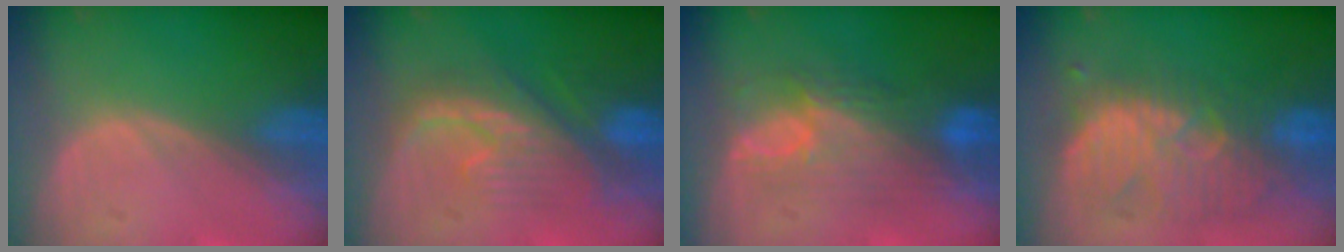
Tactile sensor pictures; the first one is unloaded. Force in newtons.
{"total": 8.4, "press": 8.3, "slide": 1.4}
{"total": 8.7, "press": 8.2, "slide": 2.9}
{"total": 9.9, "press": 9.7, "slide": 2.0}